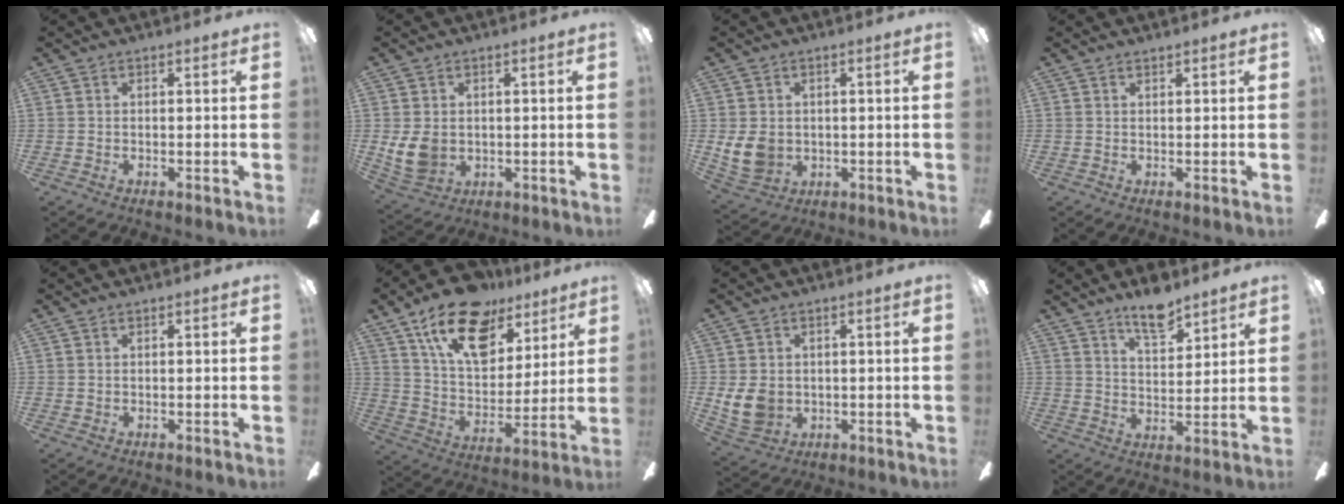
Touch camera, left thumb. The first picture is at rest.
{"total": 6.9, "force": [0.7, 5.5, 4.1], "torque": [-0.101, 0.000, 0.015]}
{"total": 7.4, "force": [0.4, 6.2, 4.1], "torque": [-0.102, 0.003, 0.011]}
{"total": 0.8, "force": [0.8, 0.0, 0.1], "torque": [-0.002, 0.000, 0.015]}
{"total": 0.5, "force": [0.5, 0.2, 0.0], "torque": [-0.001, 0.002, 0.009]}
{"total": 21.0, "force": [12.6, 11.7, 12.0], "torque": [-0.192, -0.063, 0.223]}
{"total": 7.4, "force": [0.4, 6.2, 4.1], "torque": [-0.103, 0.004, 0.010]}
{"total": 8.2, "force": [6.5, 2.8, 4.1], "torque": [-0.055, -0.039, 0.113]}